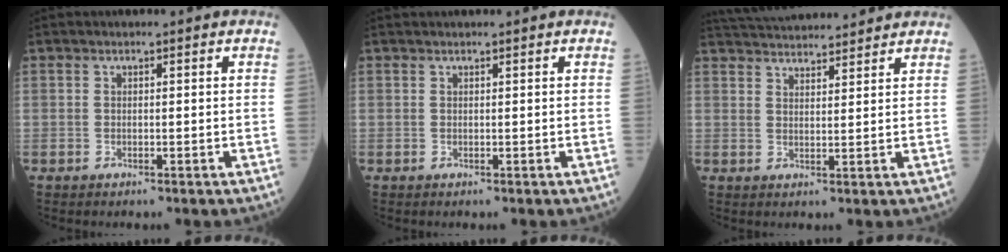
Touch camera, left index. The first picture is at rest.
{"total": 1.5, "force": [1.4, 0.0, 0.5], "torque": [-0.005, 0.023, 0.024]}
{"total": 13.3, "force": [12.7, 1.7, 3.7], "torque": [-0.068, 0.036, 0.192]}